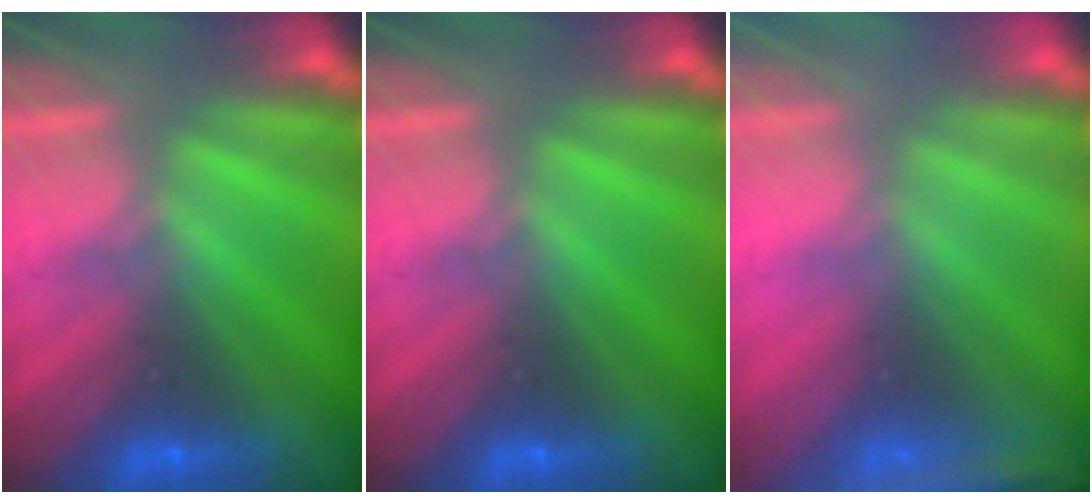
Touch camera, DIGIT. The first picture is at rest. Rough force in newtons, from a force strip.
{"total": 0.0}
{"total": 2.7}